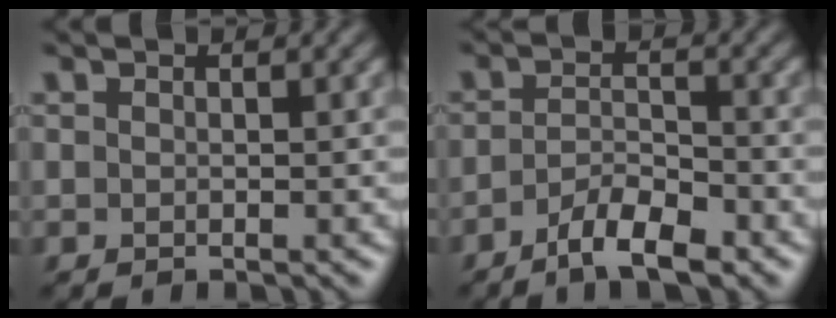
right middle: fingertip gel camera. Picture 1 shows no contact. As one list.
[{"total": 4.1, "force": [-2.7, 1.1, 2.8], "torque": [-0.051, -0.001, -0.051]}]